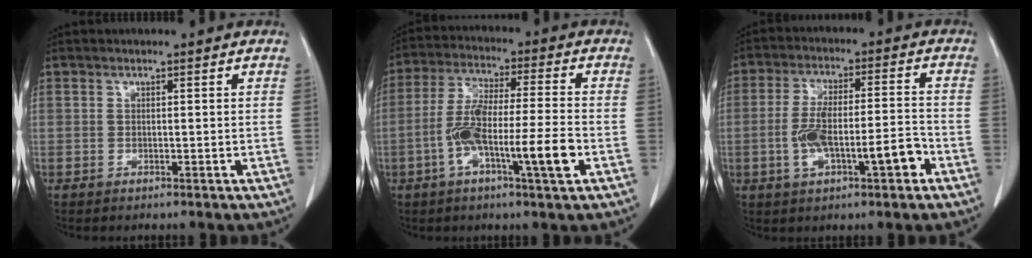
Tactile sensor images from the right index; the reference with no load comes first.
{"total": 12.1, "force": [-3.8, 0.9, 11.4], "torque": [-0.213, 0.002, -0.070]}
{"total": 10.2, "force": [-3.4, 2.6, 9.2], "torque": [-0.169, 0.021, -0.049]}